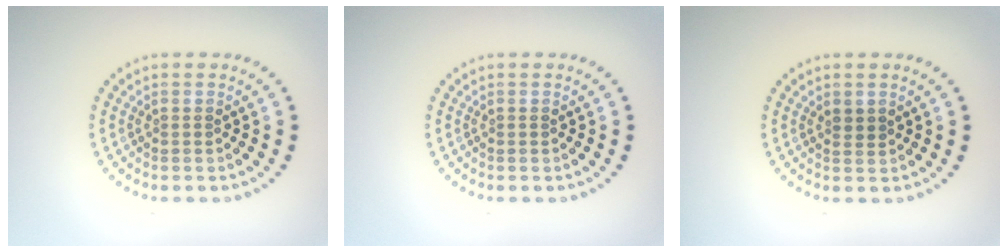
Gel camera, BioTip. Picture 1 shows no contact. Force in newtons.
{"total": 0.0}
{"total": 1.0, "press": 0.9, "slide": 0.5}